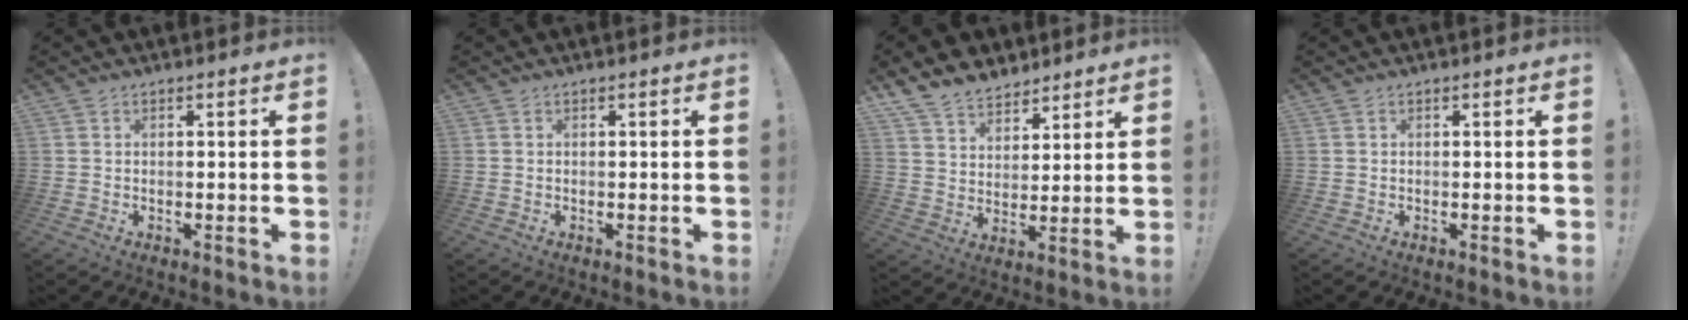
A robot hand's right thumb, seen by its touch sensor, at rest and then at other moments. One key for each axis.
{"total": 0.0}
{"total": 9.7, "fx": 7.9, "fy": 5.4, "fz": 2.0, "tx": -0.046, "ty": -0.056, "tz": 0.157}
{"total": 0.0}